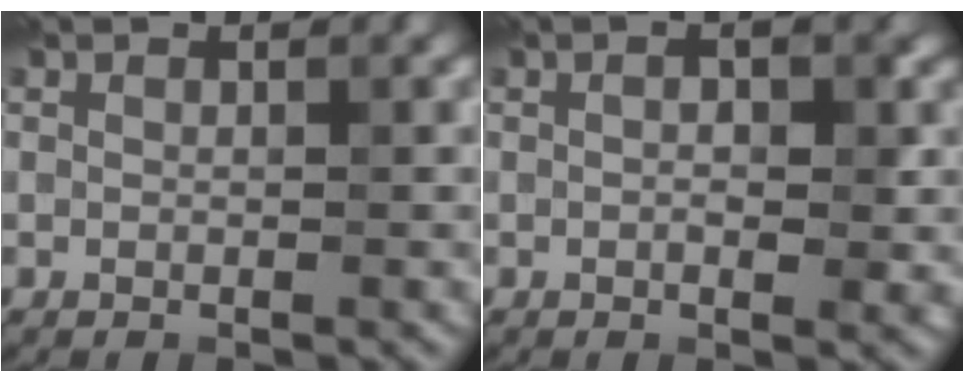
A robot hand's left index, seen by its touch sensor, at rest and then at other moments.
{"total": 2.8, "force": [0.2, 1.1, 2.5], "torque": [-0.028, -0.008, -0.001]}